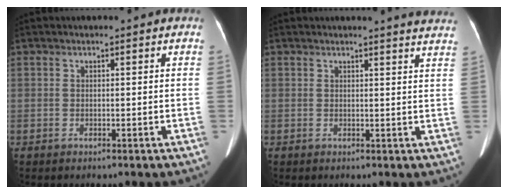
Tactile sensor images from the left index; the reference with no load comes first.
{"total": 7.9, "force": [7.6, -0.3, 2.2], "torque": [-0.021, -0.025, 0.059]}